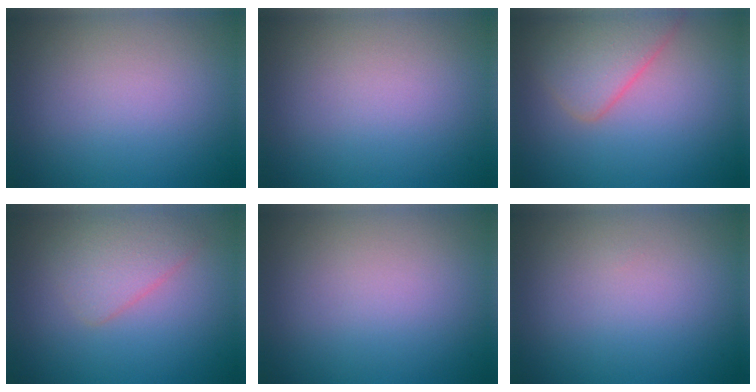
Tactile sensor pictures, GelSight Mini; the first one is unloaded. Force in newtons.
{"total": 0.0}
{"total": 3.9, "press": 3.9, "slide": 0.1}
{"total": 2.6, "press": 2.6, "slide": 0.1}
{"total": 0.0}
{"total": 0.0}